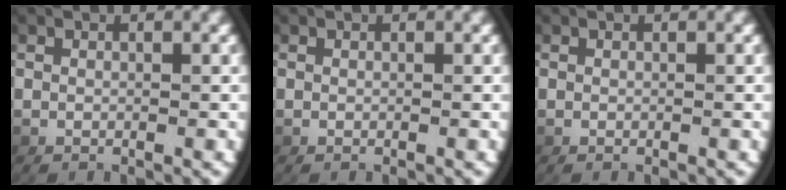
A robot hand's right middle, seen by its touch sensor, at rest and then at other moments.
{"total": 0.0}
{"total": 0.0}